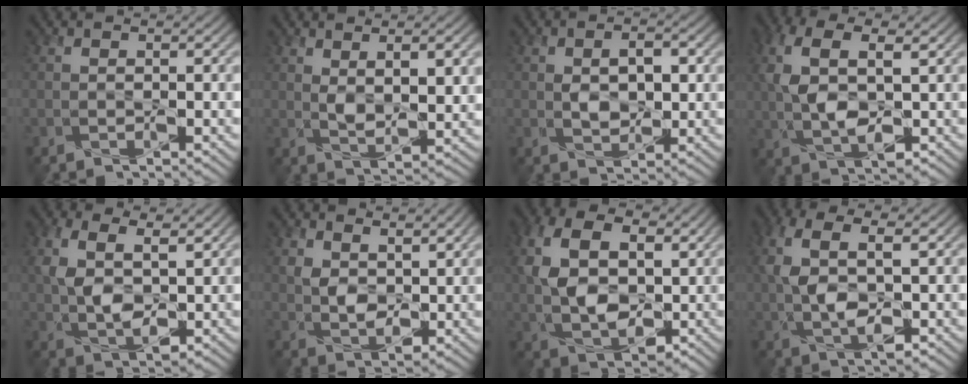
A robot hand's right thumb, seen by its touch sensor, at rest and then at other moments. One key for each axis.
{"total": 5.9, "fx": 1.9, "fy": 2.5, "fz": 5.0, "tx": -0.095, "ty": -0.006, "tz": 0.039}
{"total": 4.7, "fx": 0.5, "fy": 2.9, "fz": 3.7, "tx": -0.067, "ty": -0.003, "tz": 0.011}
{"total": 8.5, "fx": 1.3, "fy": 4.3, "fz": 7.2, "tx": -0.161, "ty": 0.005, "tz": 0.021}
{"total": 7.3, "fx": 1.9, "fy": 3.9, "fz": 5.9, "tx": -0.133, "ty": -0.001, "tz": 0.033}
{"total": 5.5, "fx": 2.3, "fy": 3.3, "fz": 3.8, "tx": -0.085, "ty": -0.009, "tz": 0.045}
{"total": 11.4, "fx": 2.1, "fy": 7.3, "fz": 8.5, "tx": -0.198, "ty": 0.004, "tz": 0.035}
{"total": 7.6, "fx": 1.1, "fy": 3.5, "fz": 6.6, "tx": -0.149, "ty": 0.005, "tz": 0.017}